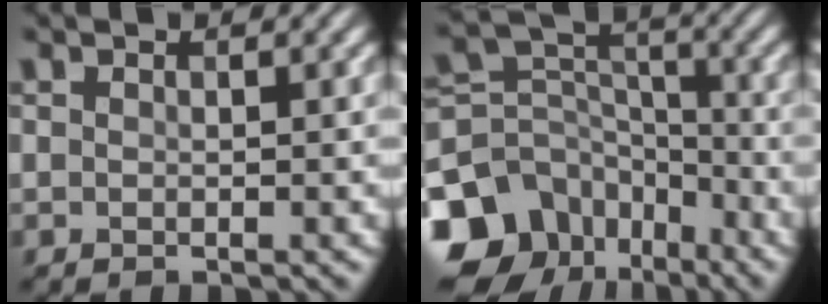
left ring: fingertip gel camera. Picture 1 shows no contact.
{"total": 14.3, "force": [-8.5, 10.3, 5.1], "torque": [-0.147, -0.011, -0.139]}